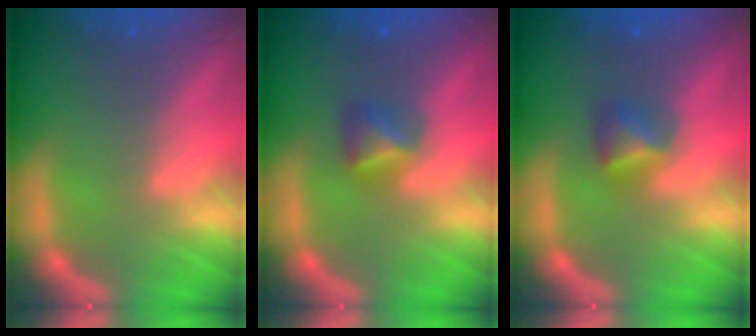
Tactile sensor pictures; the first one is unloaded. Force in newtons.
{"total": 2.4}
{"total": 2.4}